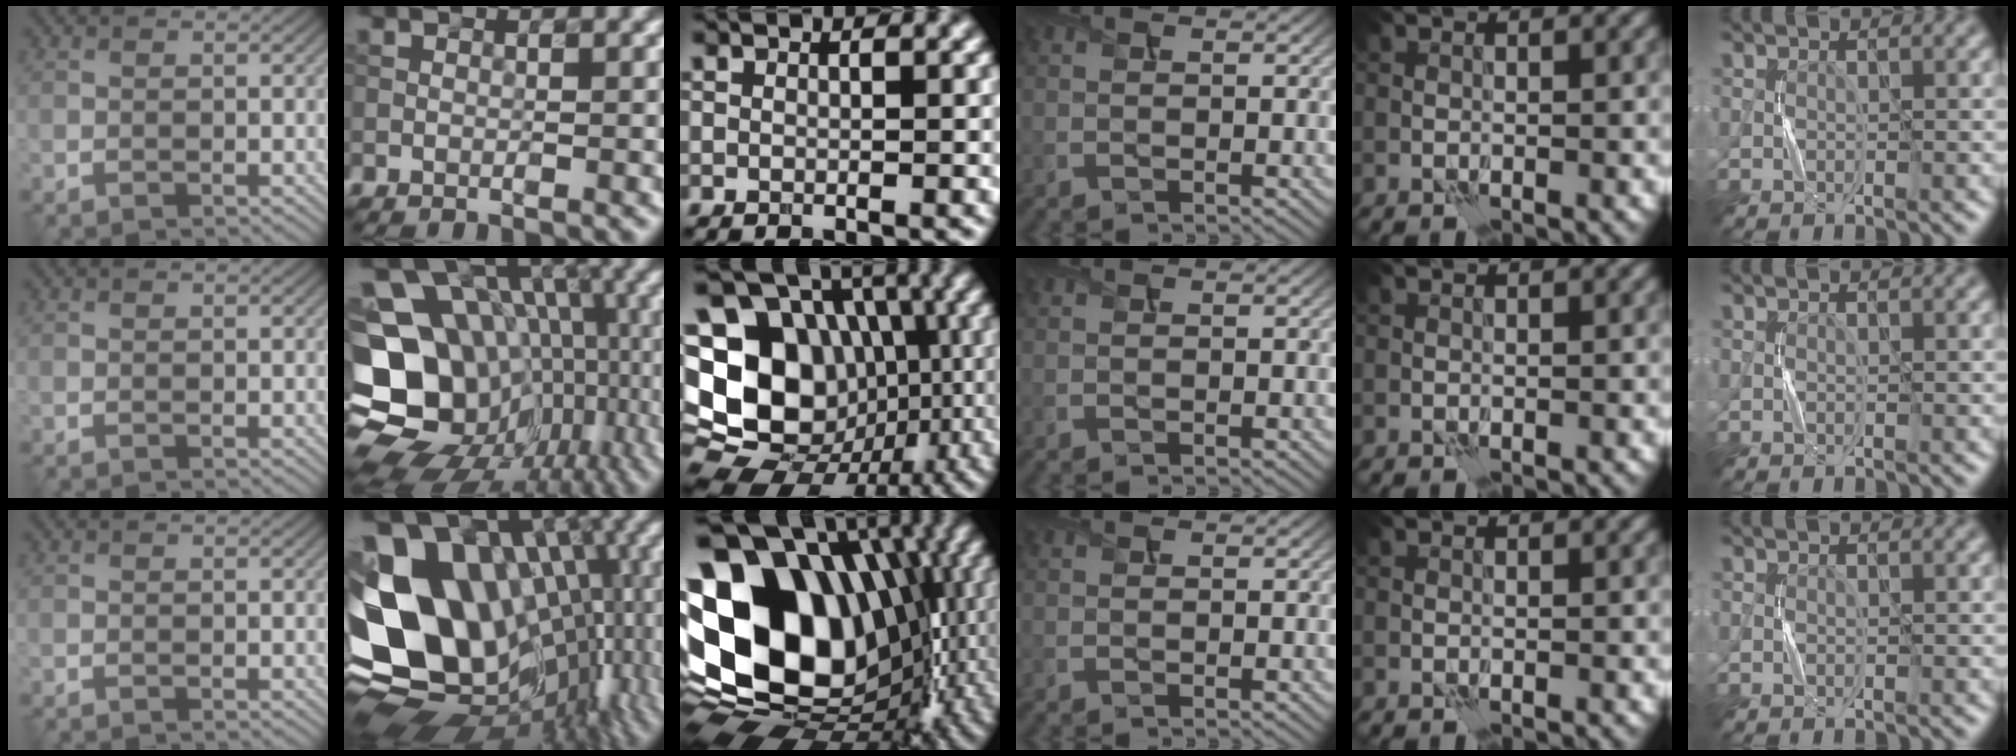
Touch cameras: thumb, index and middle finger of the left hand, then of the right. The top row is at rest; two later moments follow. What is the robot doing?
{"motion": "press", "object": "button"}